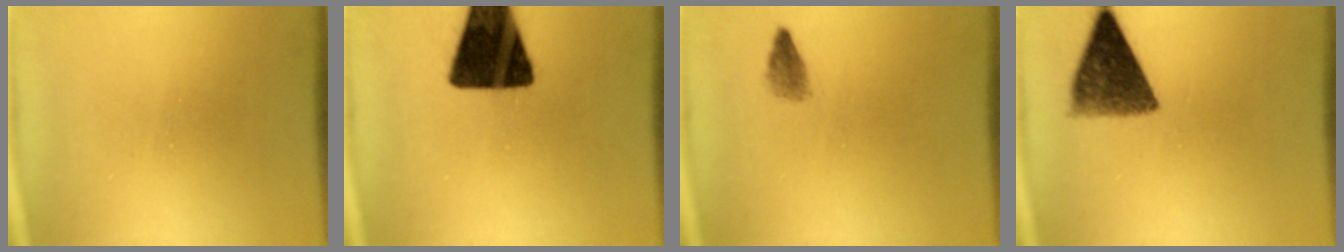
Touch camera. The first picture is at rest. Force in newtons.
{"total": 17.9}
{"total": 1.5}
{"total": 8.7}